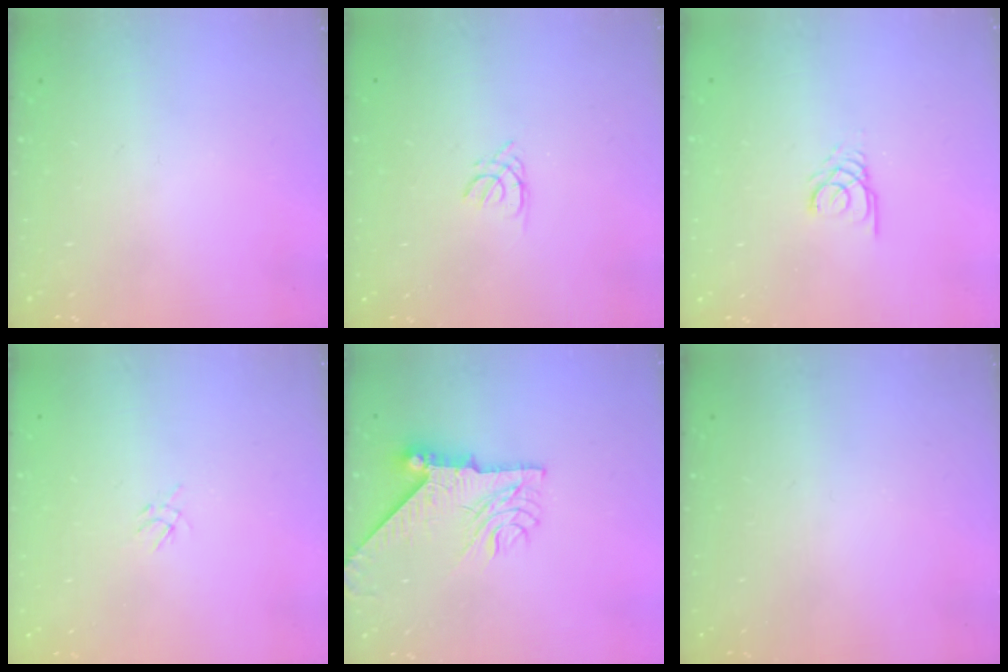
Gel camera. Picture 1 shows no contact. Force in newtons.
{"total": 1.7, "press": 1.7, "slide": 0.3}
{"total": 2.7, "press": 2.7, "slide": 0.3}
{"total": 2.2, "press": 2.2, "slide": 0.5}
{"total": 9.5, "press": 9.4, "slide": 1.1}
{"total": 0.0}